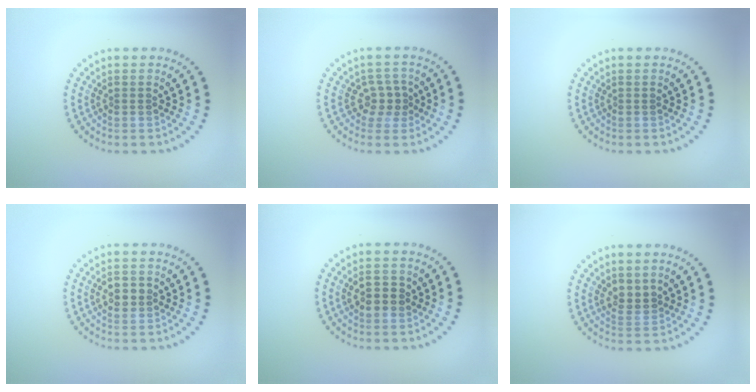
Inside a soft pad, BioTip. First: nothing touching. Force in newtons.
{"total": 2.1, "press": 1.9, "slide": 1.0}
{"total": 0.0}
{"total": 2.2, "press": 2.2, "slide": 0.1}
{"total": 2.6, "press": 2.6, "slide": 0.0}
{"total": 1.7, "press": 1.4, "slide": 0.9}